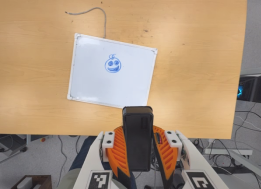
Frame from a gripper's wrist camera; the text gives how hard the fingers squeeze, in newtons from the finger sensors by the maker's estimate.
{"total": 10.6, "left": 8.6, "right": 12.6}